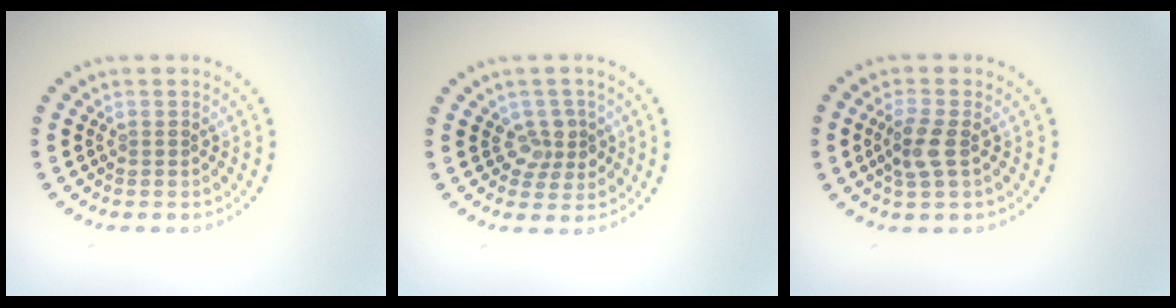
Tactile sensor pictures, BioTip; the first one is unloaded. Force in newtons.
{"total": 2.3, "press": 2.0, "slide": 1.2}
{"total": 2.5, "press": 2.3, "slide": 1.0}